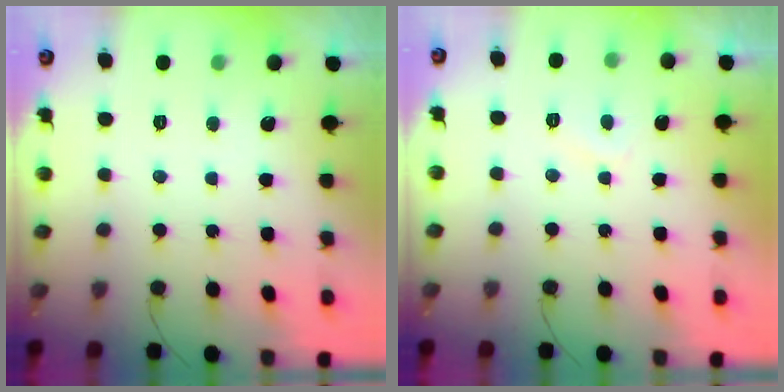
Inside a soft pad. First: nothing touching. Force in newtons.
{"total": 2.2, "press": 2.1, "slide": 0.5}